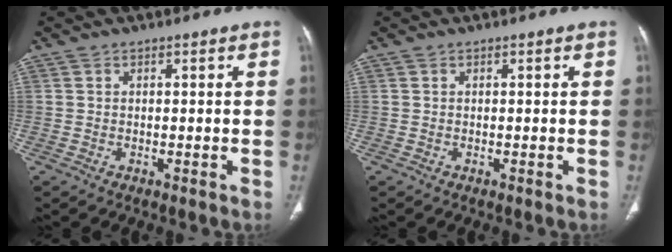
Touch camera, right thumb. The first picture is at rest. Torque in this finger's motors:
{"motor_torque": [0.24, 0.39, 0.01, 0.19, -0.02]}